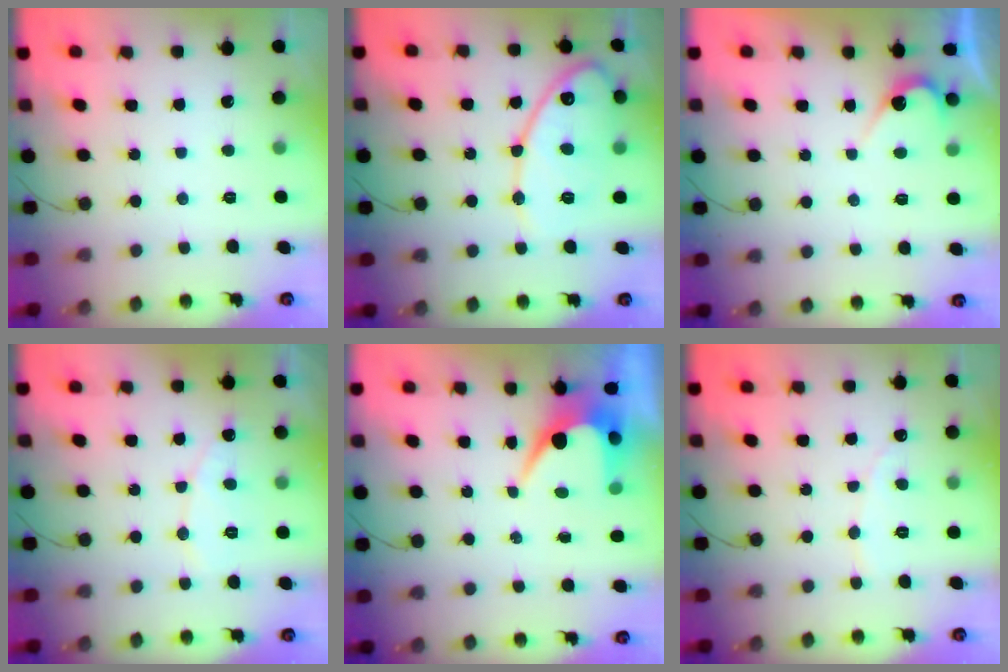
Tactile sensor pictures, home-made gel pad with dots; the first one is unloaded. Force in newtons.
{"total": 16.7, "press": 16.6, "slide": 0.9}
{"total": 4.1, "press": 4.1, "slide": 0.3}
{"total": 5.9, "press": 5.9, "slide": 0.1}
{"total": 7.4, "press": 7.4, "slide": 0.3}
{"total": 2.5, "press": 2.5, "slide": 0.1}